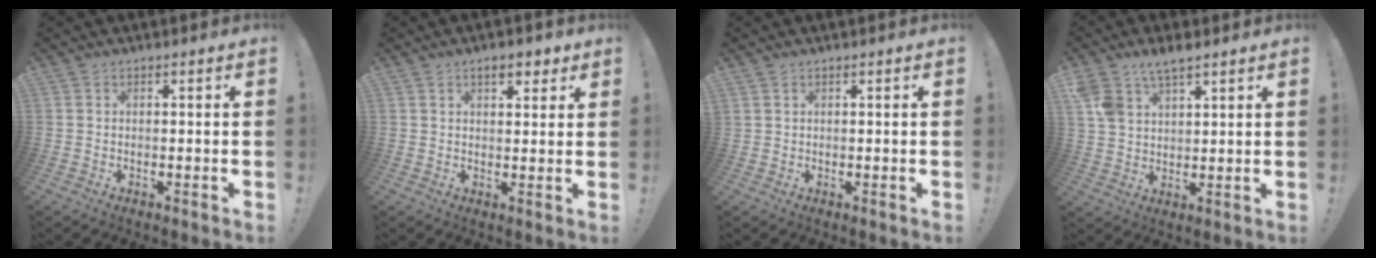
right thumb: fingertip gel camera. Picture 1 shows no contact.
{"total": 4.7, "force": [2.8, 2.3, 2.9], "torque": [-0.041, -0.004, 0.047]}
{"total": 1.0, "force": [0.6, 0.7, 0.4], "torque": [0.000, -0.001, 0.011]}
{"total": 7.3, "force": [5.1, 3.6, 3.7], "torque": [-0.066, -0.021, 0.098]}